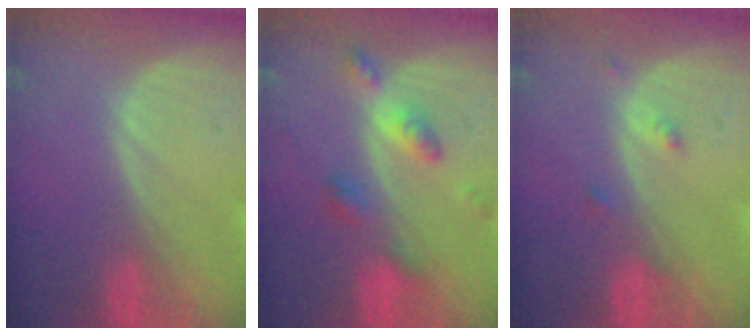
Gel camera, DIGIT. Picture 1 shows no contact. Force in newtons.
{"total": 5.2, "press": 5.2, "slide": 0.1}
{"total": 1.6, "press": 1.5, "slide": 0.1}